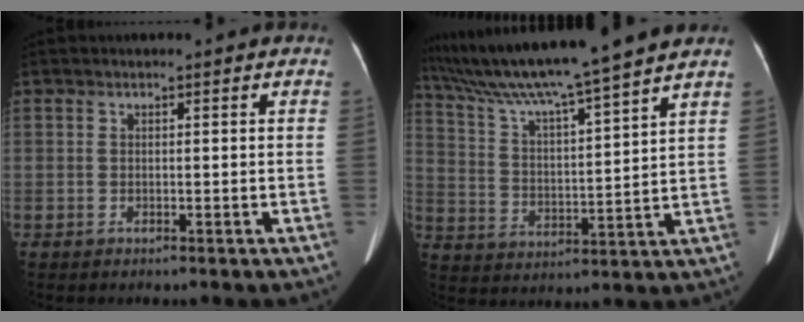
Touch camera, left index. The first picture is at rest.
{"total": 16.5, "force": [14.1, -1.8, 8.3], "torque": [-0.154, 0.005, 0.230]}